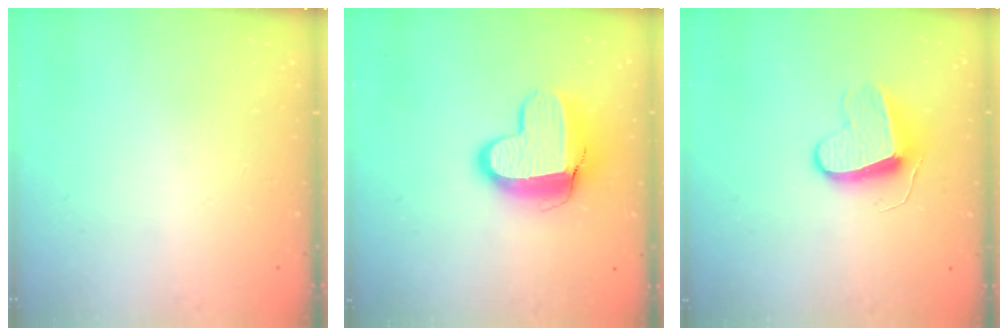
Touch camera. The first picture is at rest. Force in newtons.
{"total": 13.3, "press": 13.3, "slide": 0.9}
{"total": 10.6, "press": 10.6, "slide": 0.9}